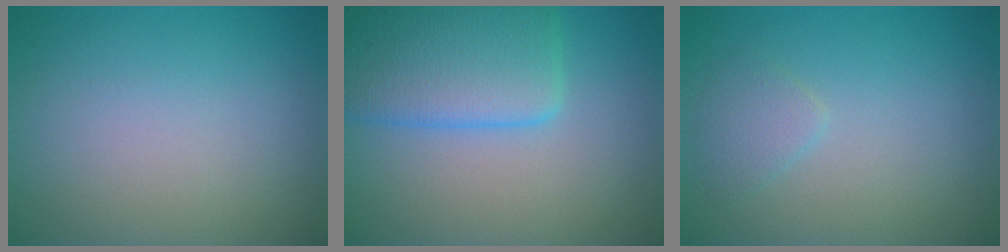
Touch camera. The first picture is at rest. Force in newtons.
{"total": 6.1, "press": 6.1, "slide": 0.3}
{"total": 1.4, "press": 1.4, "slide": 0.0}